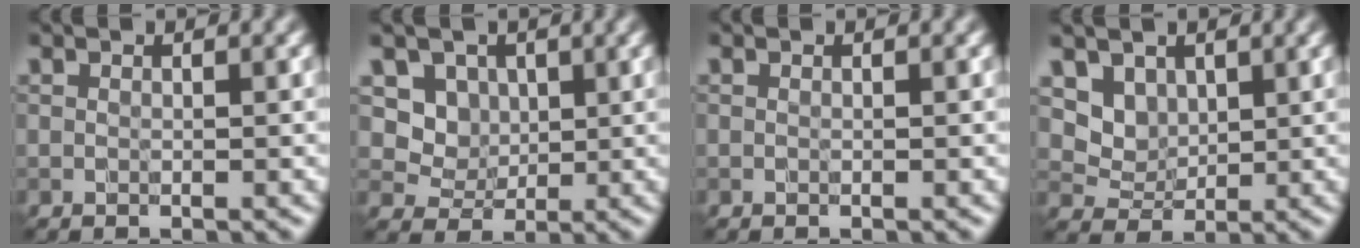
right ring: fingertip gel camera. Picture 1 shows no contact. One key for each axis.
{"total": 3.2, "fx": 1.3, "fy": 2.8, "fz": 1.0, "tx": -0.028, "ty": -0.017, "tz": 0.033}
{"total": 0.0}
{"total": 3.5, "fx": 2.1, "fy": 2.5, "fz": 1.1, "tx": -0.035, "ty": -0.022, "tz": 0.058}